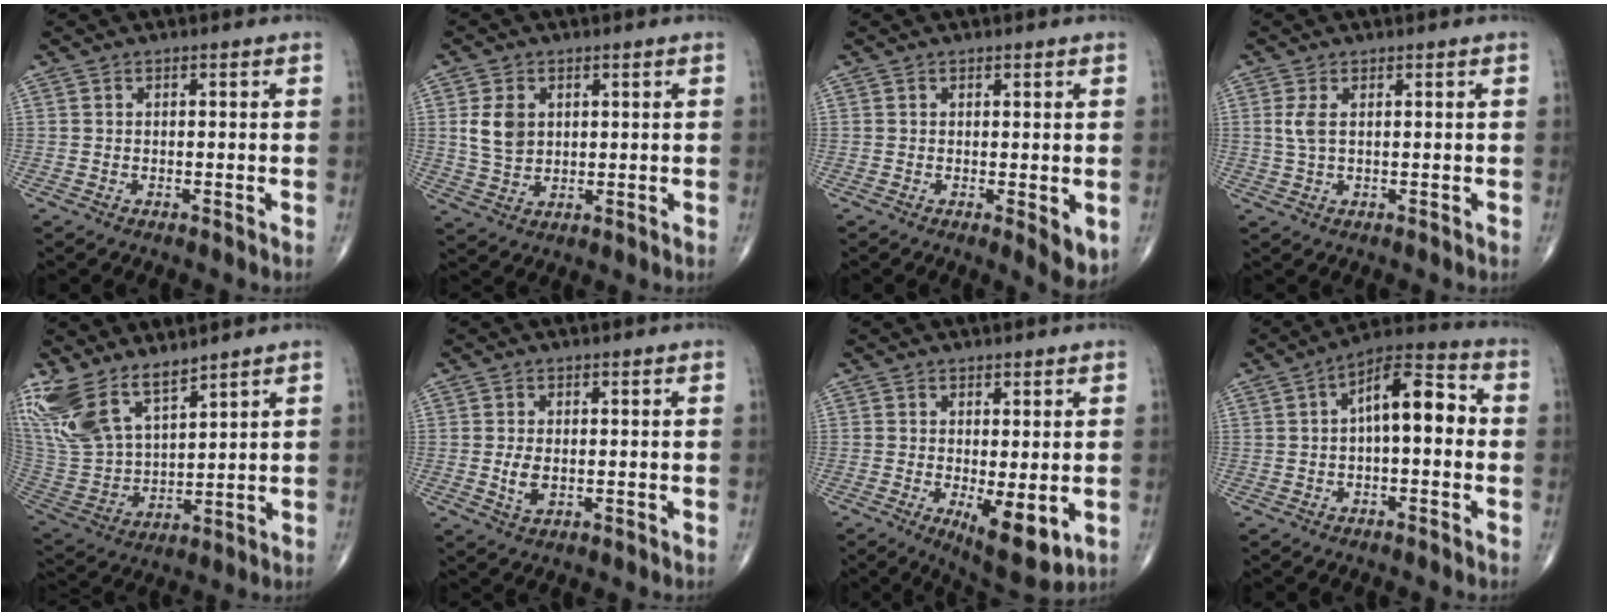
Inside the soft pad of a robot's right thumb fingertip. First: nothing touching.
{"total": 6.1, "force": [1.4, 4.5, 3.9], "torque": [-0.059, -0.006, 0.034]}
{"total": 3.9, "force": [-0.5, 1.4, 3.6], "torque": [-0.045, -0.013, -0.007]}
{"total": 2.7, "force": [0.6, 1.0, 2.4], "torque": [-0.063, 0.002, 0.017]}
{"total": 15.4, "force": [11.2, 6.2, 8.5], "torque": [-0.171, -0.047, 0.241]}
{"total": 3.3, "force": [-0.3, 1.9, 2.7], "torque": [-0.051, -0.006, -0.003]}
{"total": 8.3, "force": [-1.7, 3.0, 7.5], "torque": [-0.107, -0.025, -0.019]}
{"total": 11.3, "force": [0.7, 5.1, 10.1], "torque": [-0.141, 0.038, 0.000]}